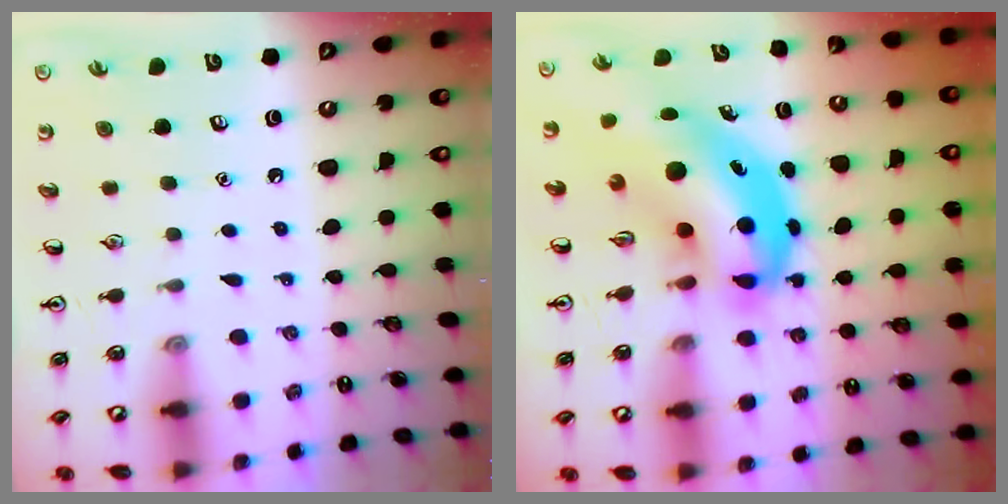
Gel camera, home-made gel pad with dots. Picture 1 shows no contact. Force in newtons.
{"total": 12.5, "press": 12.0, "slide": 3.5}